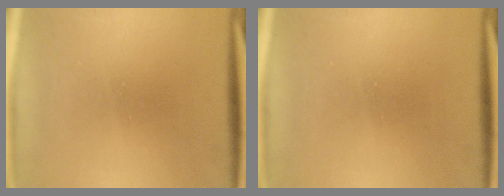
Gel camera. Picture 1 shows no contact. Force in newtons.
{"total": 0.0}